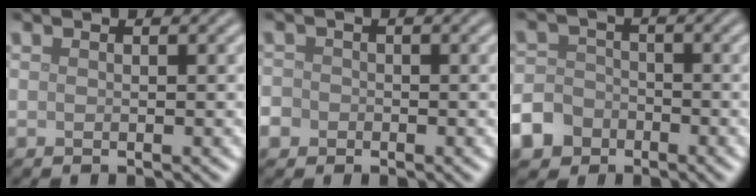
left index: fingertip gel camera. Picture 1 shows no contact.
{"total": 3.0, "force": [-1.4, 2.6, 0.8], "torque": [-0.006, 0.001, -0.035]}
{"total": 6.2, "force": [-3.8, 4.7, 1.4], "torque": [-0.023, -0.016, -0.080]}